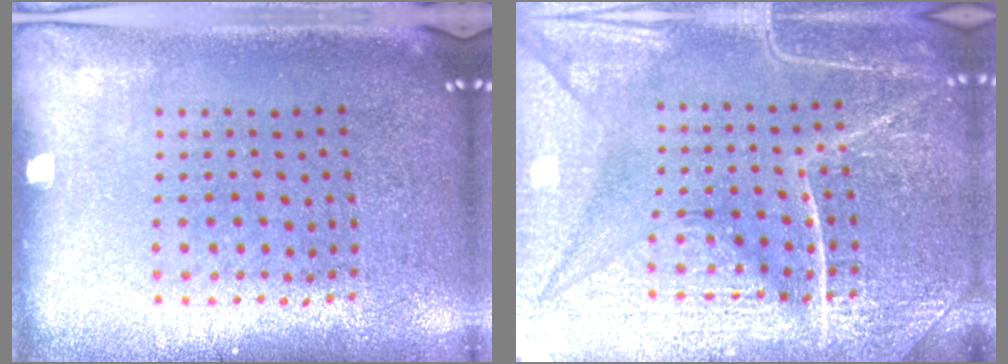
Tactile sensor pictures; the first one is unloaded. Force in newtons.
{"total": 7.3, "press": 7.2, "slide": 0.9}